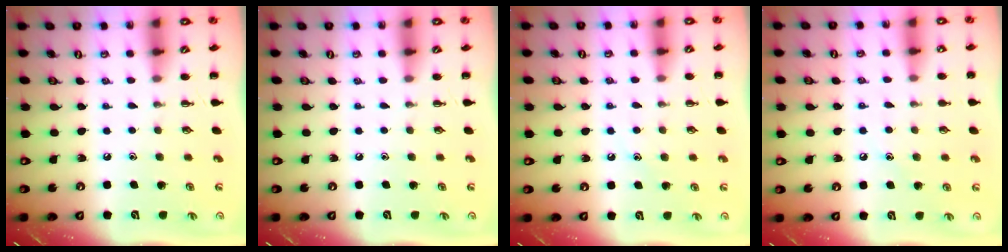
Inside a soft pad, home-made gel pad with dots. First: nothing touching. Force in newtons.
{"total": 0.0}
{"total": 6.7, "press": 6.5, "slide": 1.3}
{"total": 6.6, "press": 6.4, "slide": 1.7}